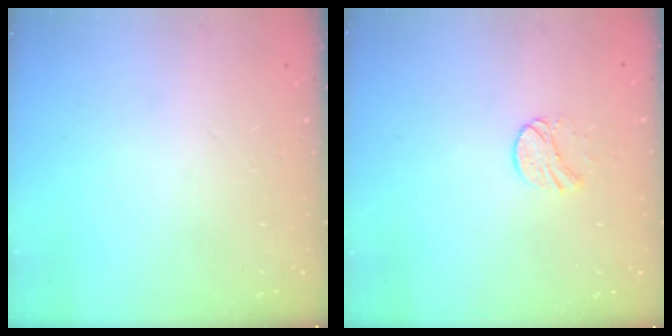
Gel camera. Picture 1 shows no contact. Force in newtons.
{"total": 6.9, "press": 6.9, "slide": 0.5}